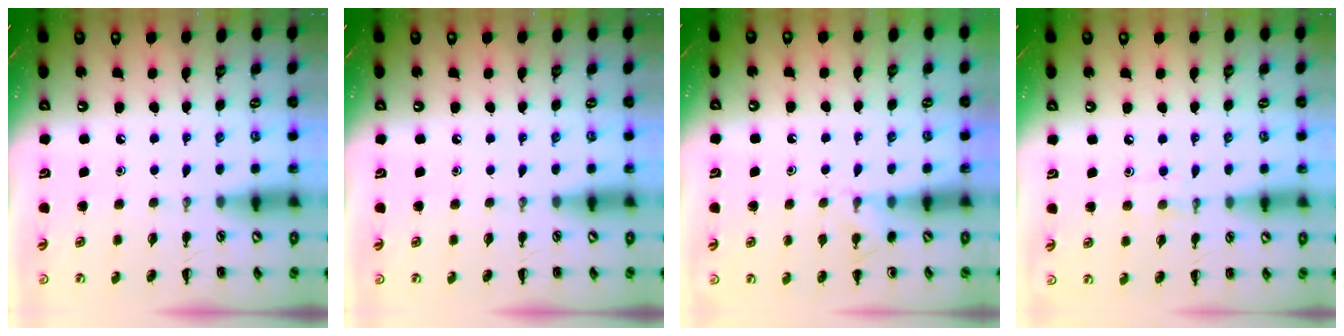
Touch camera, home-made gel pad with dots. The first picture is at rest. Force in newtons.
{"total": 0.0}
{"total": 6.3, "press": 5.9, "slide": 2.1}
{"total": 4.3, "press": 4.1, "slide": 1.2}